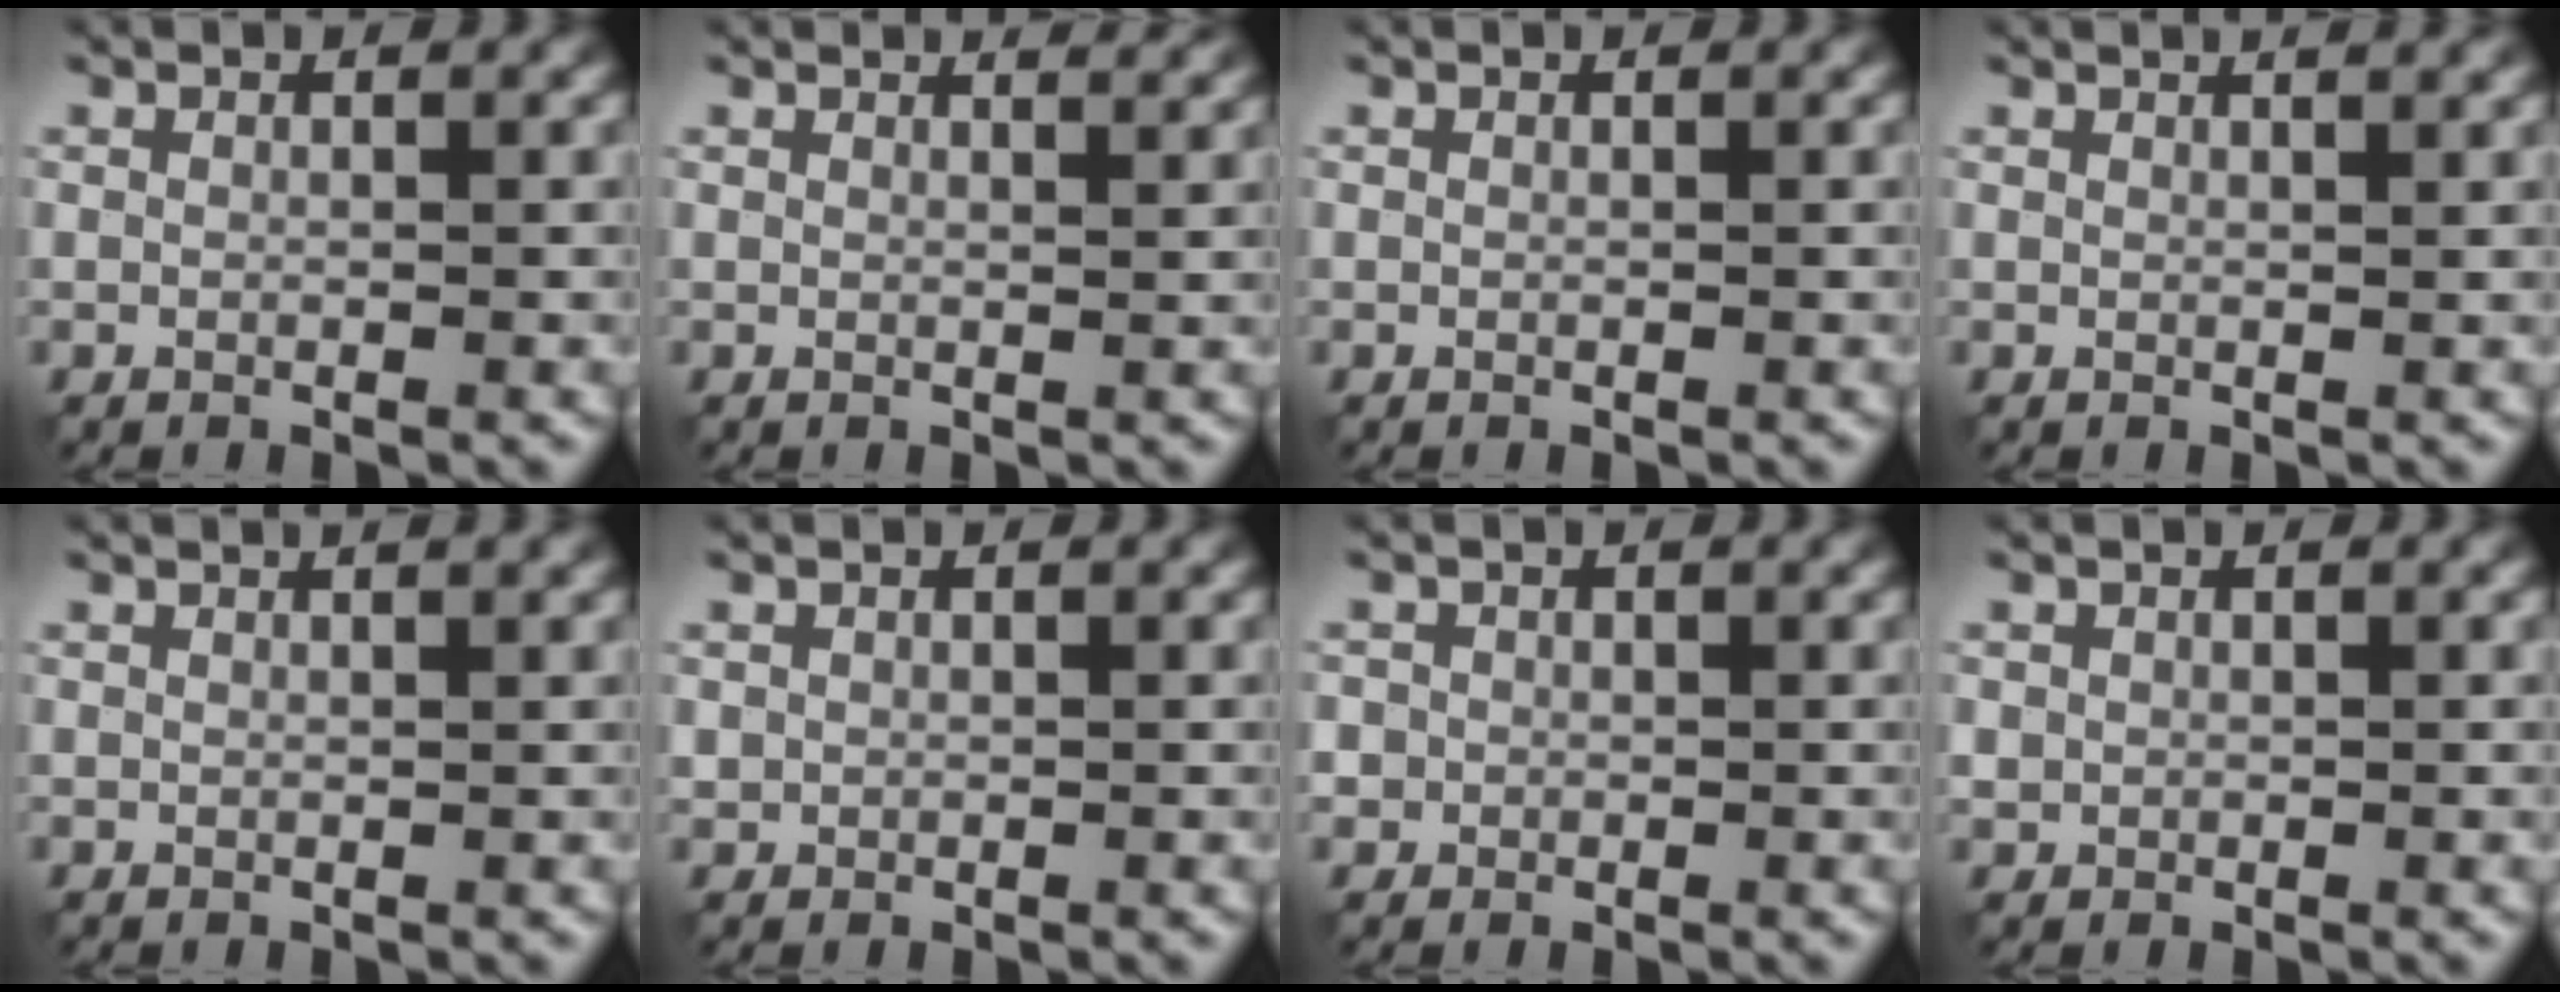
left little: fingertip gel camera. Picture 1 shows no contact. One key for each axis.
{"total": 2.8, "fx": 2.5, "fy": 0.7, "fz": 1.1, "tx": -0.006, "ty": 0.012, "tz": 0.015}
{"total": 0.0}
{"total": 3.2, "fx": 2.3, "fy": 1.3, "fz": 1.8, "tx": -0.001, "ty": 0.015, "tz": -0.003}
{"total": 1.5, "fx": 1.1, "fy": 0.5, "fz": 0.9, "tx": -0.008, "ty": -0.001, "tz": 0.005}
{"total": 0.6, "fx": 0.1, "fy": 0.6, "fz": 0.0, "tx": 0.006, "ty": -0.003, "tz": 0.002}
{"total": 1.5, "fx": -0.2, "fy": 1.4, "fz": 0.1, "tx": 0.009, "ty": 0.001, "tz": -0.004}
{"total": 0.8, "fx": 0.1, "fy": 0.8, "fz": 0.1, "tx": 0.005, "ty": -0.003, "tz": 0.001}